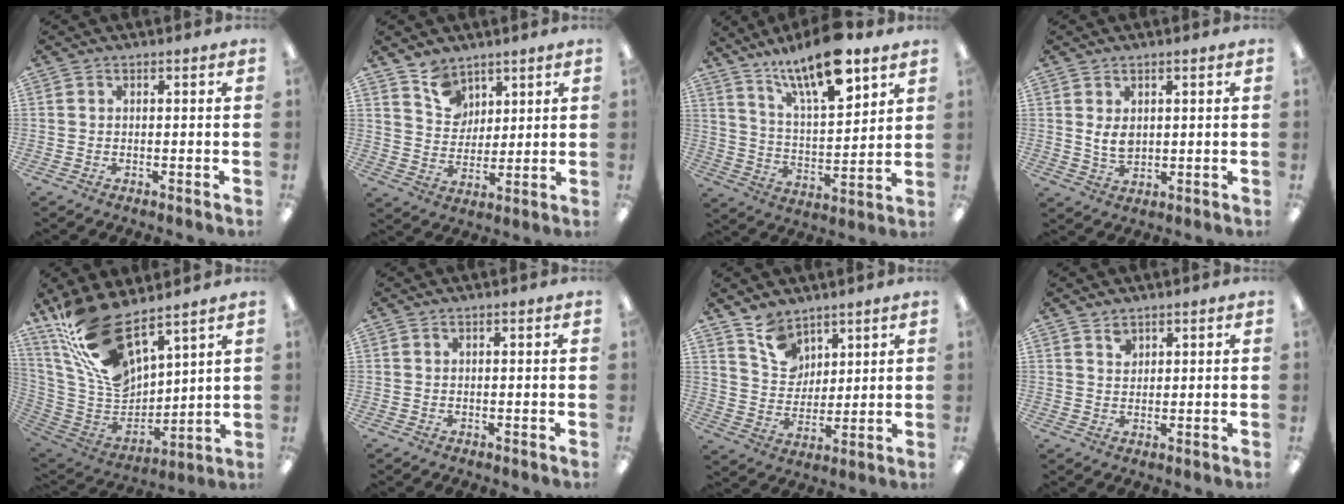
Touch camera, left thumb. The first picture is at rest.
{"total": 8.7, "force": [6.2, 5.8, 1.9], "torque": [-0.044, -0.027, 0.118]}
{"total": 17.3, "force": [12.2, 5.2, 11.2], "torque": [-0.184, -0.070, 0.200]}
{"total": 3.9, "force": [1.3, 2.3, 2.9], "torque": [-0.060, -0.003, 0.018]}
{"total": 20.2, "force": [14.7, 8.4, 11.0], "torque": [-0.229, -0.081, 0.270]}
{"total": 0.0}
{"total": 9.7, "force": [6.8, 6.3, 2.8], "torque": [-0.063, -0.028, 0.131]}
{"total": 2.3, "force": [1.9, 1.2, 0.4], "torque": [0.007, -0.011, 0.034]}